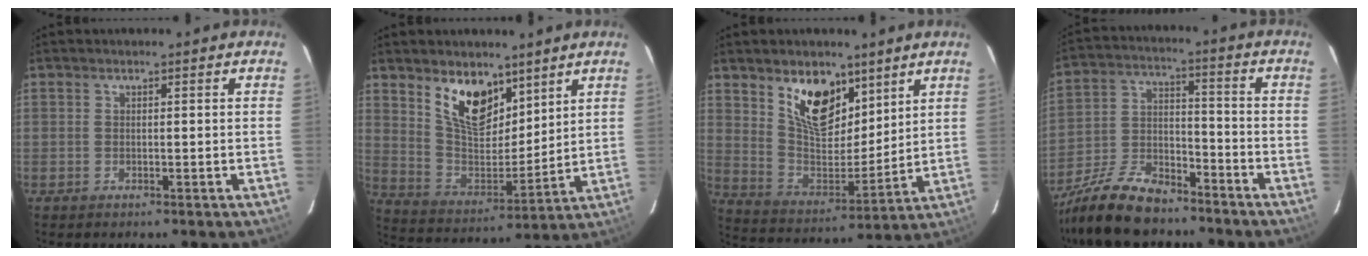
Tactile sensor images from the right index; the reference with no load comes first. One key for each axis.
{"total": 13.1, "fx": 8.2, "fy": 6.5, "fz": 7.8, "tx": -0.141, "ty": -0.008, "tz": 0.161}
{"total": 14.2, "fx": 8.5, "fy": 7.5, "fz": 8.6, "tx": -0.149, "ty": -0.009, "tz": 0.163}
{"total": 16.7, "fx": -12.9, "fy": 6.6, "fz": 8.3, "tx": -0.187, "ty": -0.006, "tz": -0.232}